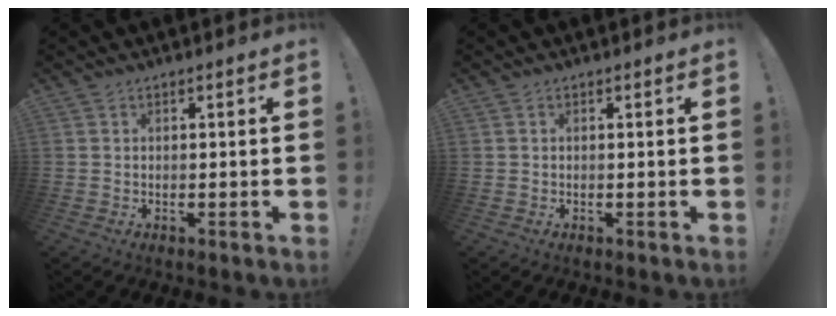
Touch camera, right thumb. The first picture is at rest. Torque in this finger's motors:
{"motor_torque": [-0.20, 0.08, 0.24, 0.01, -0.04]}